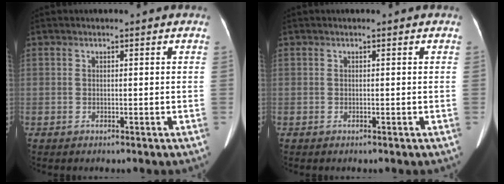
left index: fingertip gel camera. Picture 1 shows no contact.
{"total": 0.0}